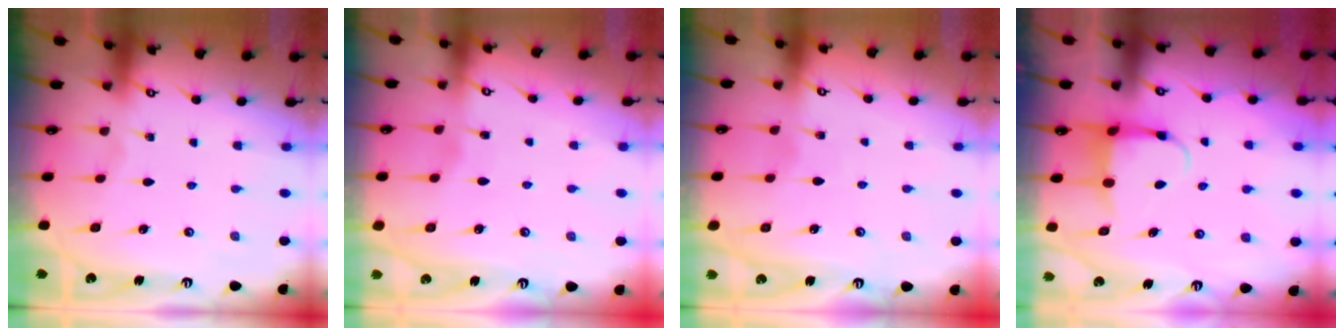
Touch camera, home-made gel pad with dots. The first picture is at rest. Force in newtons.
{"total": 2.5, "press": 2.5, "slide": 0.2}
{"total": 4.9, "press": 4.9, "slide": 0.6}
{"total": 5.1, "press": 5.0, "slide": 0.7}